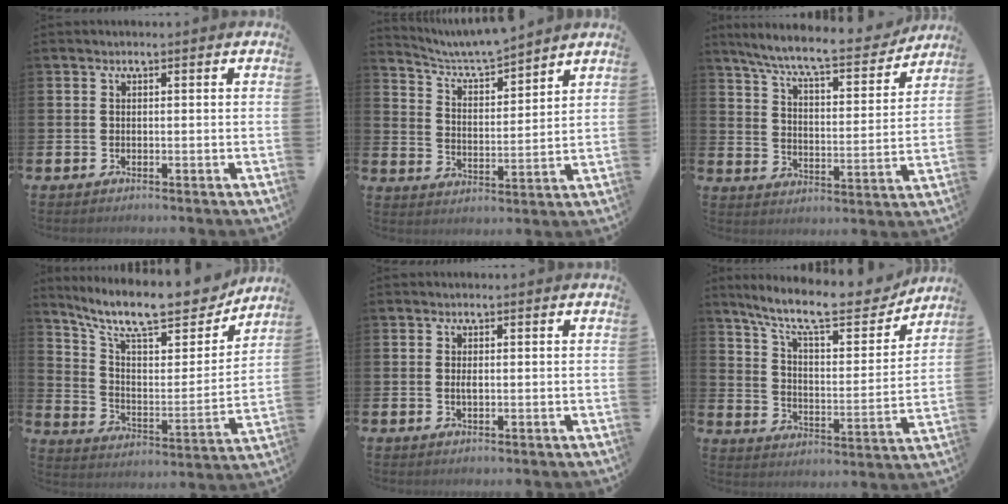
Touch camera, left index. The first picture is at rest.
{"total": 6.3, "force": [6.1, 0.4, 1.5], "torque": [-0.059, -0.040, 0.106]}
{"total": 8.6, "force": [7.8, 1.0, 3.5], "torque": [-0.098, -0.053, 0.130]}
{"total": 12.3, "force": [10.6, 3.1, 5.4], "torque": [-0.138, -0.072, 0.182]}
{"total": 0.9, "force": [0.0, 0.3, 0.8], "torque": [-0.015, 0.001, 0.000]}
{"total": 12.1, "force": [10.3, 2.7, 5.6], "torque": [-0.131, -0.067, 0.175]}